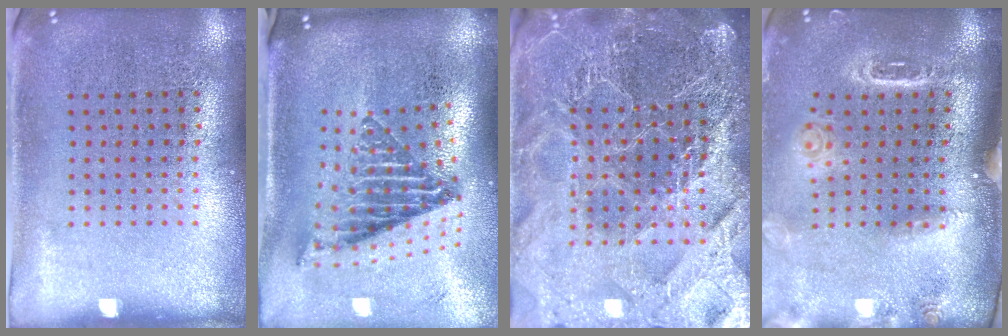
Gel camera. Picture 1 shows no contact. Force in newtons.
{"total": 2.3, "press": 1.5, "slide": 1.7}
{"total": 5.9, "press": 5.2, "slide": 2.8}
{"total": 1.8, "press": 1.7, "slide": 0.6}